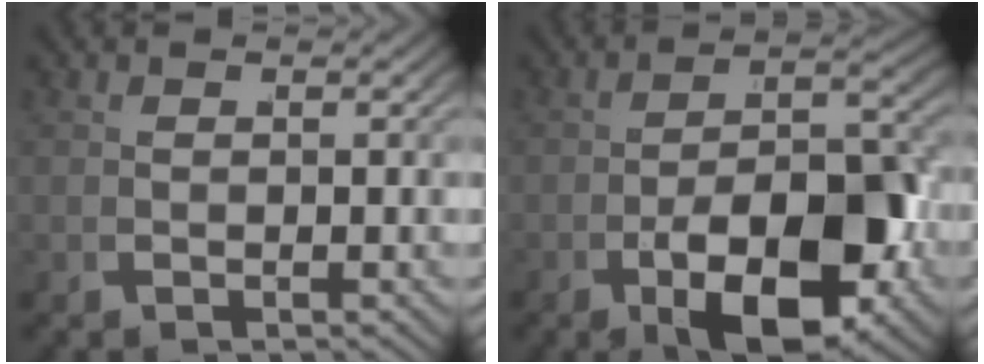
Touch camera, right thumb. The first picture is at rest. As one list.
[{"total": 11.3, "force": [-2.4, 5.7, 9.4], "torque": [-0.158, -0.033, -0.023]}]